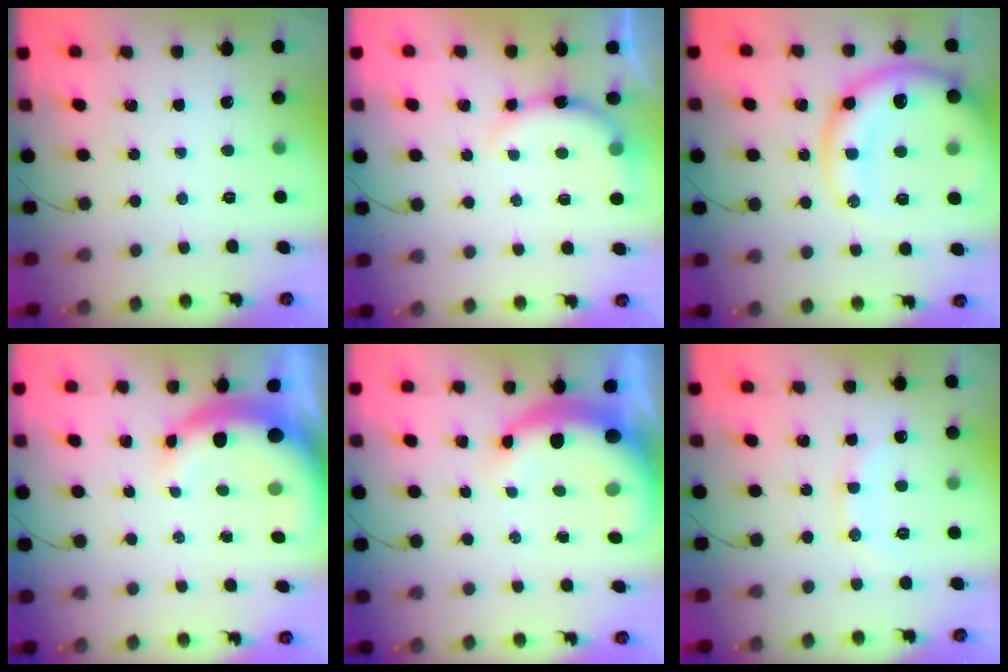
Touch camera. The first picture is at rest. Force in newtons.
{"total": 7.9, "press": 7.8, "slide": 1.0}
{"total": 18.0, "press": 17.7, "slide": 3.5}
{"total": 8.4, "press": 8.2, "slide": 1.4}
{"total": 9.4, "press": 9.2, "slide": 2.1}
{"total": 10.3, "press": 10.3, "slide": 0.9}